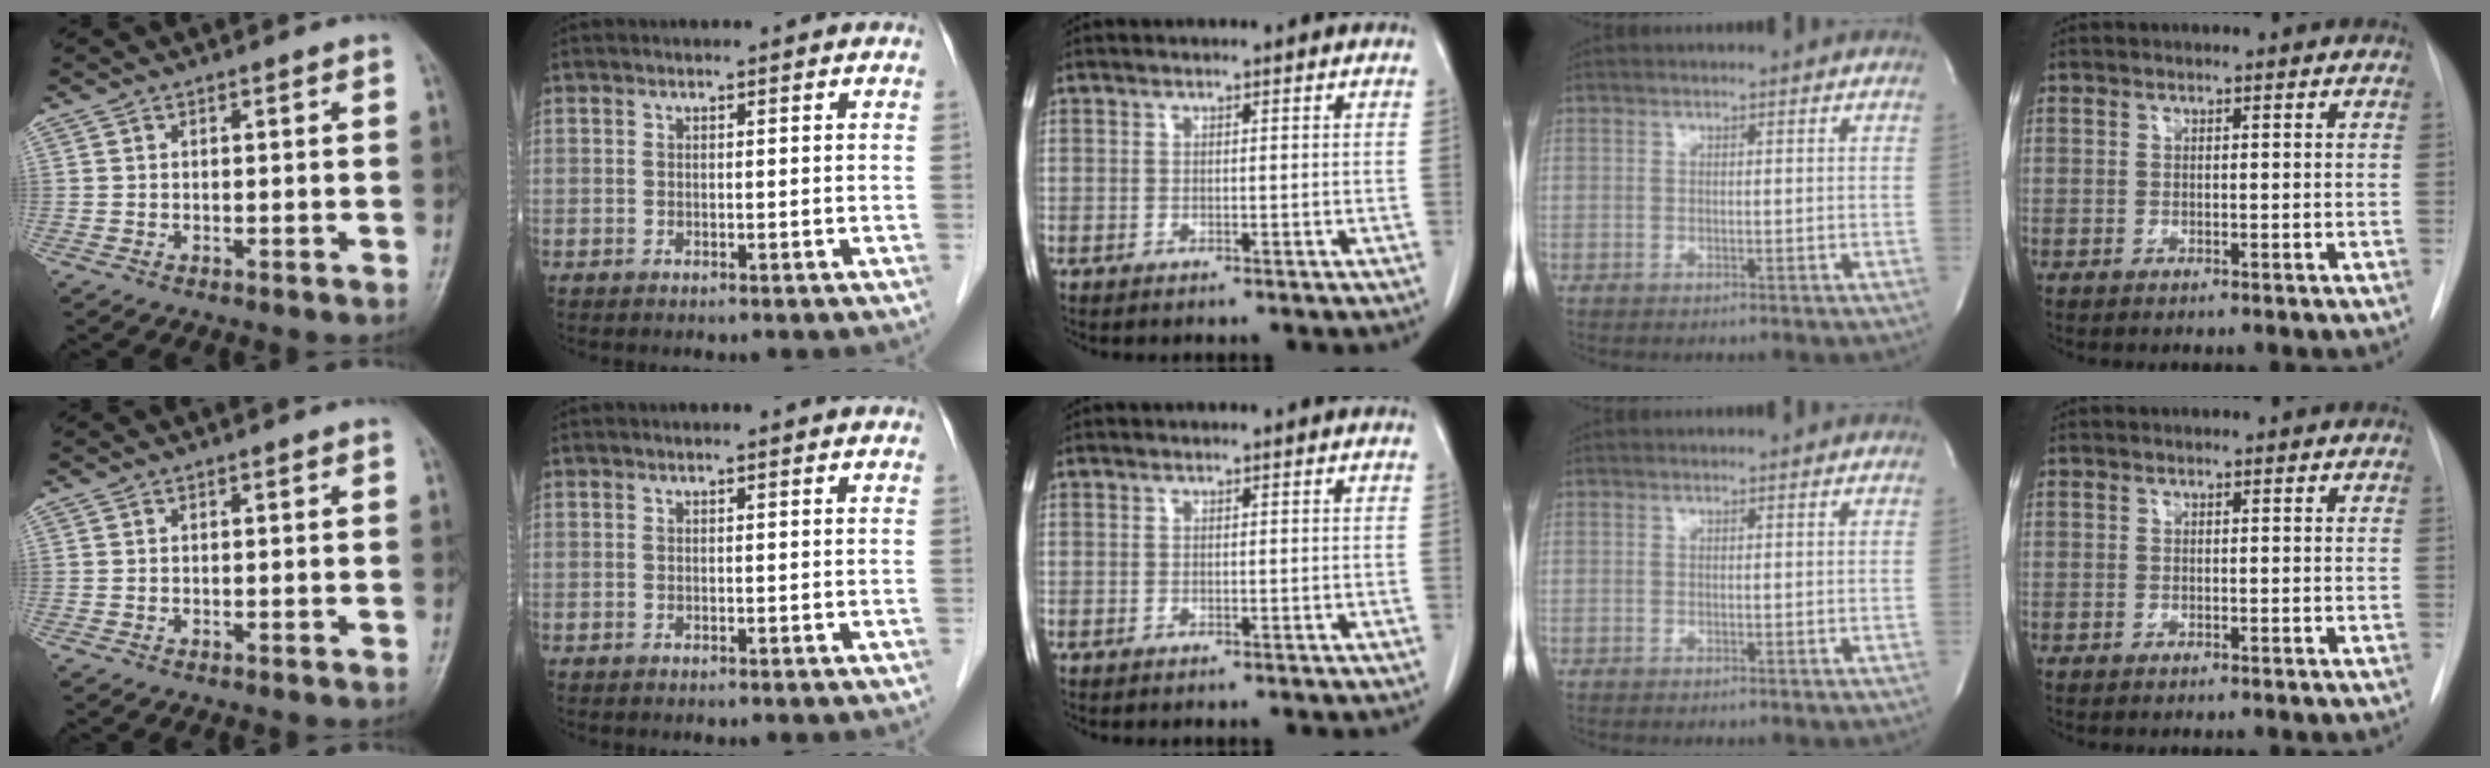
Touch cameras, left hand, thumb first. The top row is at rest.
{}